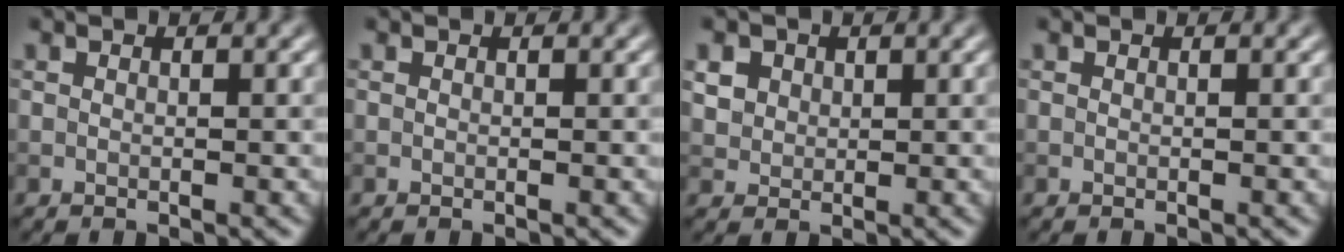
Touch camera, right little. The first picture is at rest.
{"total": 0.0}
{"total": 3.0, "force": [1.3, 2.4, 1.2], "torque": [-0.039, 0.006, 0.036]}
{"total": 0.0}